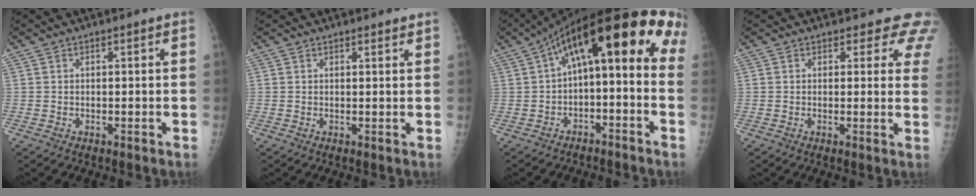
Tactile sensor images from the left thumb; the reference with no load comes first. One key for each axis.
{"total": 1.2, "fx": 1.0, "fy": 0.4, "fz": 0.5, "tx": -0.003, "ty": -0.003, "tz": 0.011}
{"total": 17.7, "fx": 0.6, "fy": 7.4, "fz": 16.1, "tx": -0.214, "ty": 0.077, "tz": 0.004}
{"total": 5.7, "fx": 4.9, "fy": 2.8, "fz": 1.3, "tx": 0.024, "ty": -0.022, "tz": 0.029}